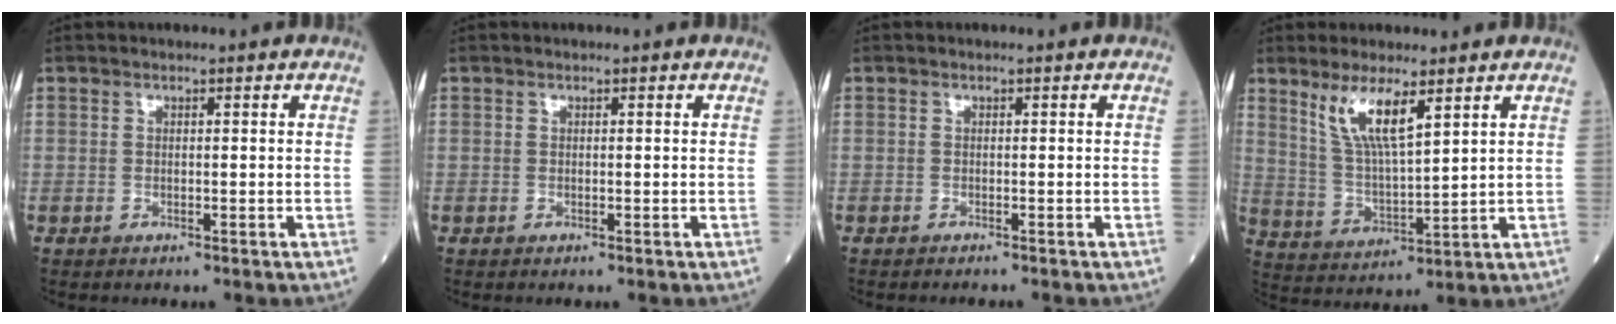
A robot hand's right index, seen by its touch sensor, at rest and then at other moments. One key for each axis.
{"total": 0.0}
{"total": 1.4, "fx": -1.3, "fy": 0.0, "fz": 0.4, "tx": -0.005, "ty": -0.002, "tz": -0.017}
{"total": 8.0, "fx": 4.7, "fy": 1.2, "fz": 6.3, "tx": -0.130, "ty": -0.008, "tz": 0.098}